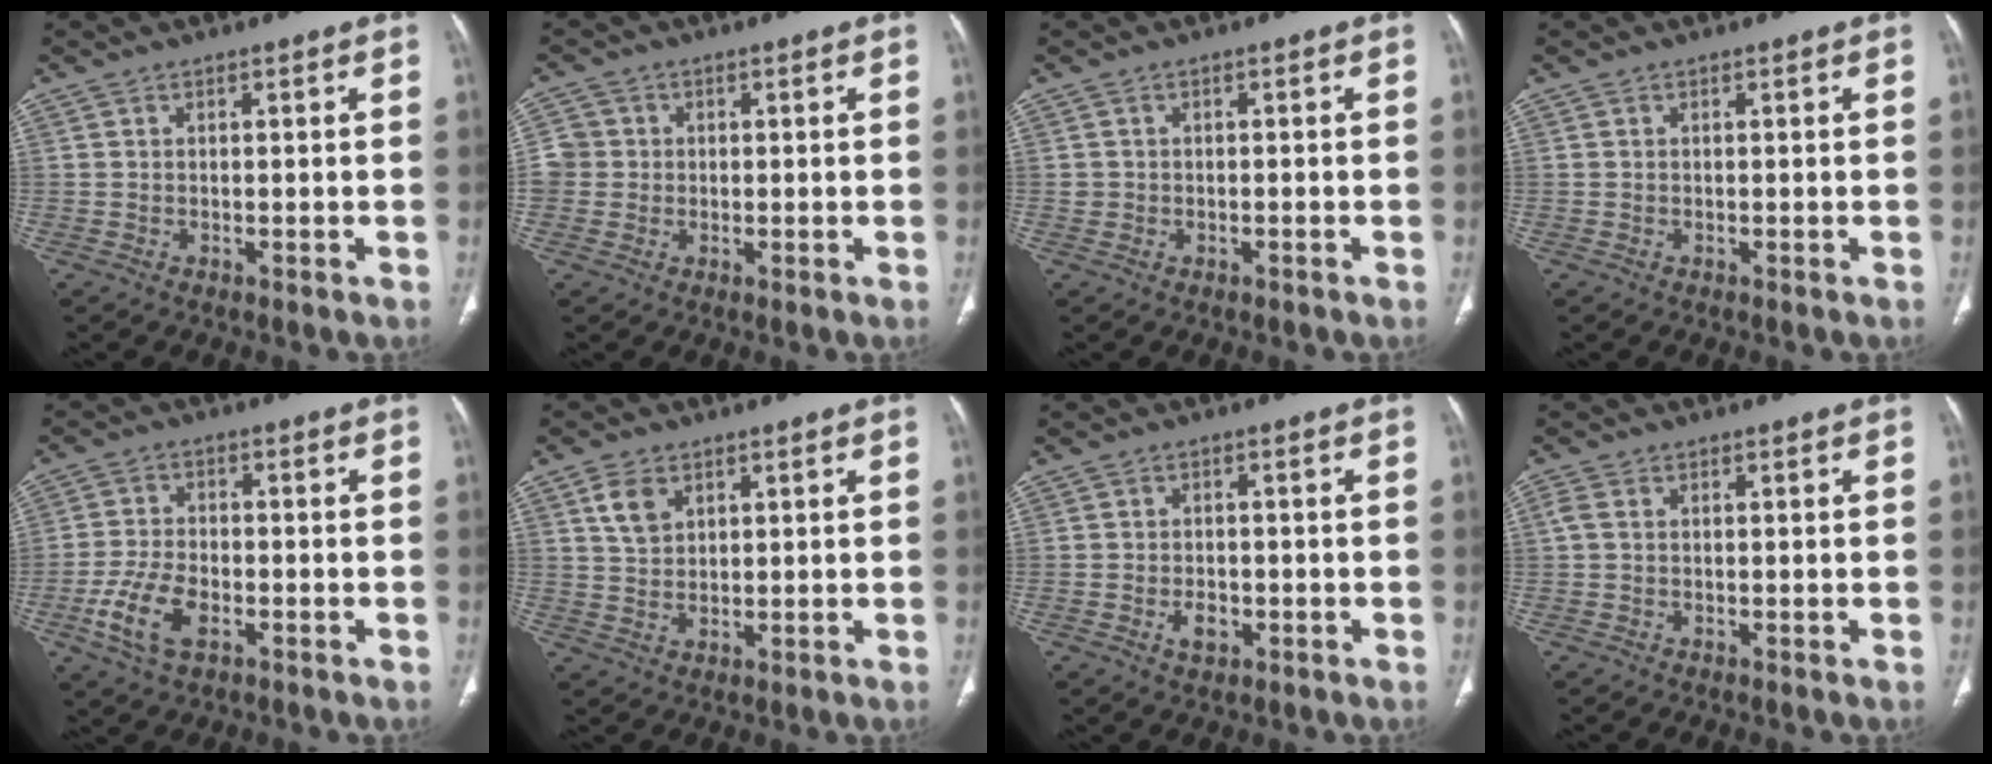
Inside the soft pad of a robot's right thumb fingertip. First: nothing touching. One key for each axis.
{"total": 4.3, "fx": -0.1, "fy": 4.2, "fz": 0.8, "tx": 0.006, "ty": 0.010, "tz": -0.005}
{"total": 0.8, "fx": -0.3, "fy": 0.7, "fz": 0.2, "tx": -0.005, "ty": 0.007, "tz": -0.002}
{"total": 0.0}
{"total": 8.5, "fx": -3.4, "fy": 4.5, "fz": 6.3, "tx": -0.138, "ty": 0.009, "tz": -0.063}
{"total": 4.8, "fx": 2.3, "fy": 3.2, "fz": 2.8, "tx": -0.042, "ty": -0.010, "tz": 0.049}
{"total": 3.2, "fx": -1.3, "fy": 2.1, "fz": 2.1, "tx": -0.028, "ty": 0.006, "tz": -0.017}
{"total": 1.5, "fx": 0.1, "fy": 1.0, "fz": 1.1, "tx": -0.031, "ty": 0.005, "tz": 0.001}